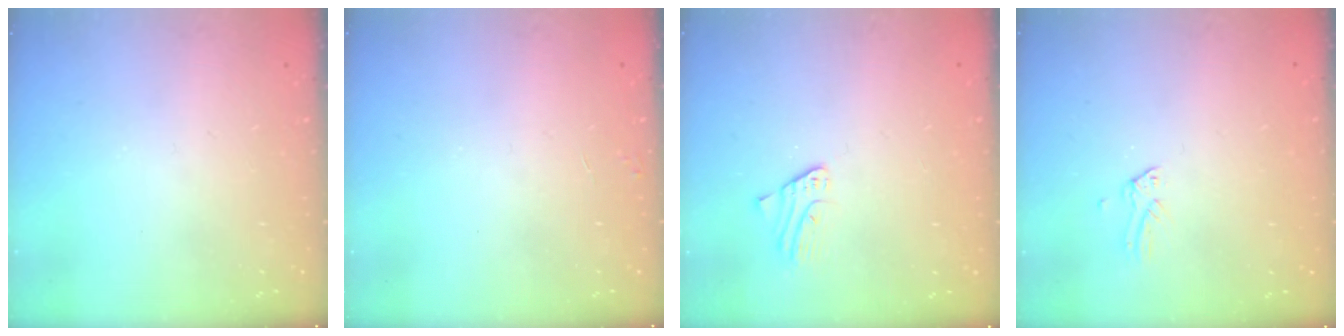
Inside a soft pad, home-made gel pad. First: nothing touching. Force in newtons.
{"total": 2.9, "press": 2.9, "slide": 0.4}
{"total": 2.3, "press": 2.3, "slide": 0.2}
{"total": 0.0}